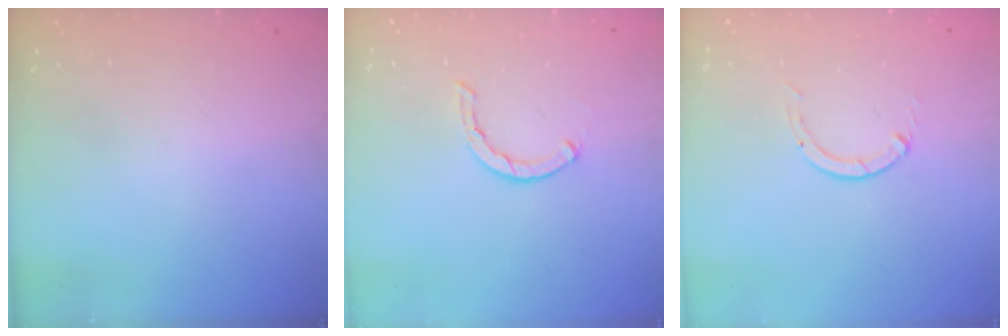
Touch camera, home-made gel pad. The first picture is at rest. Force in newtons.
{"total": 1.7, "press": 1.6, "slide": 0.3}
{"total": 0.0}